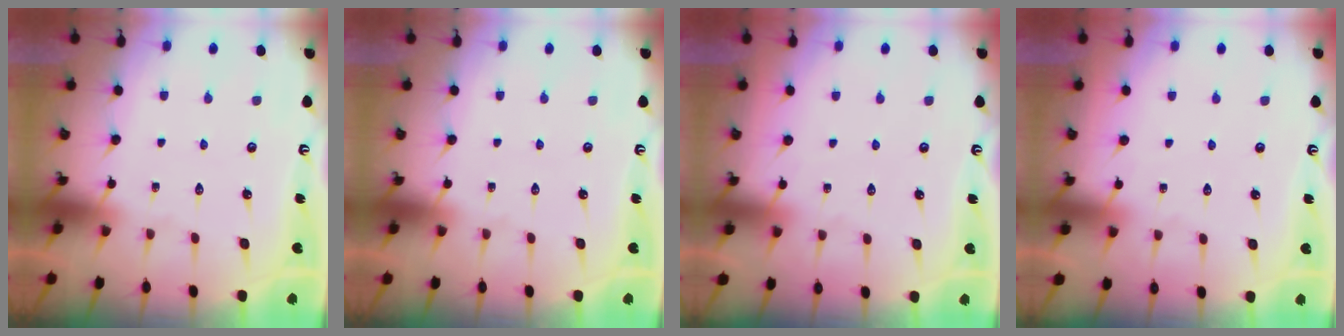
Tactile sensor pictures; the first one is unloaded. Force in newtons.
{"total": 0.0}
{"total": 2.2, "press": 2.2, "slide": 0.3}
{"total": 2.2, "press": 2.2, "slide": 0.3}